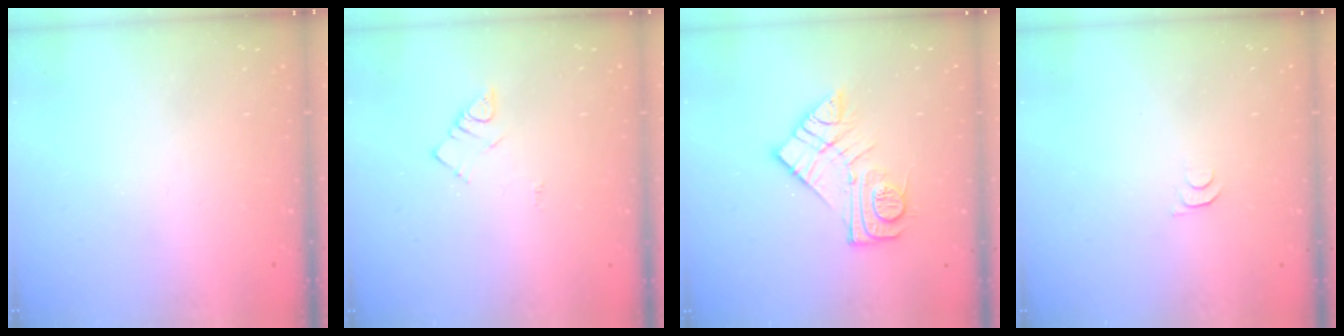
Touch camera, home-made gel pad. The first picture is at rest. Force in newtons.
{"total": 4.0, "press": 3.9, "slide": 0.6}
{"total": 12.5, "press": 12.5, "slide": 0.8}
{"total": 5.2, "press": 5.2, "slide": 0.6}